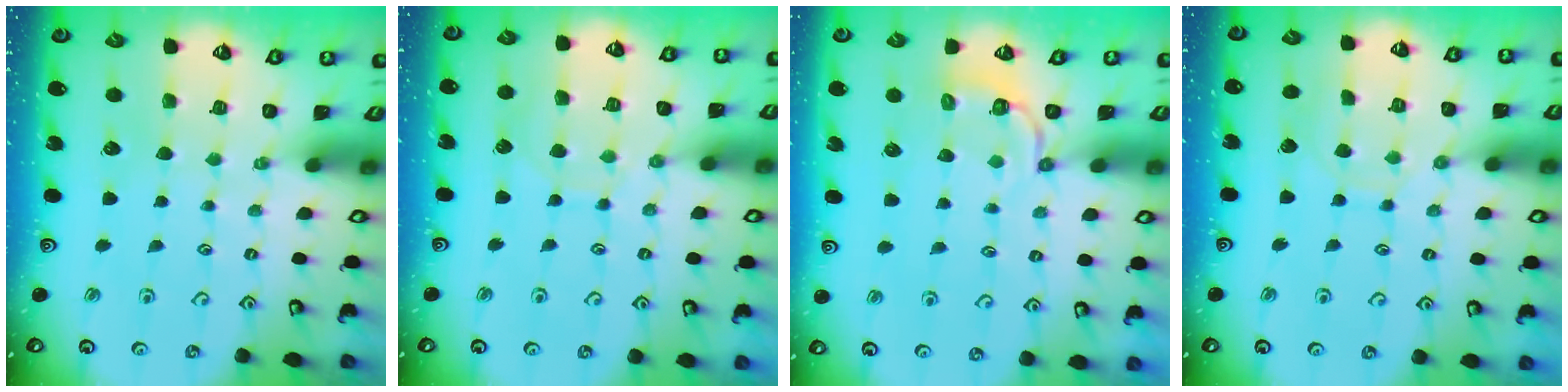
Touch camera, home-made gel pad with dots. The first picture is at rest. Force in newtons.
{"total": 7.2, "press": 7.1, "slide": 0.6}
{"total": 3.6, "press": 3.0, "slide": 2.1}
{"total": 7.3, "press": 7.2, "slide": 0.6}